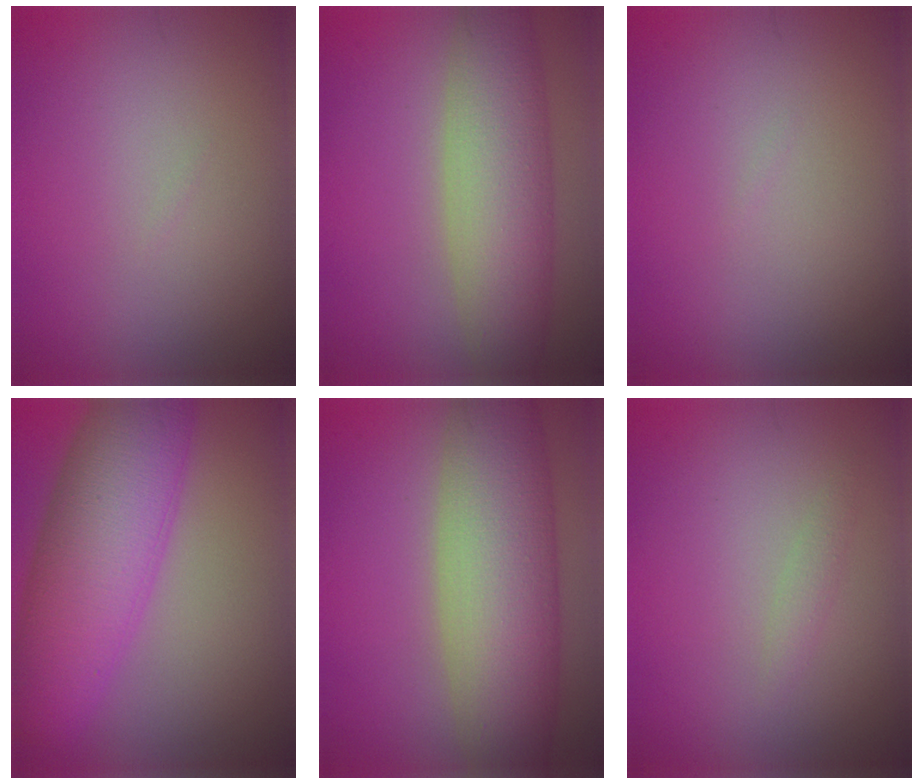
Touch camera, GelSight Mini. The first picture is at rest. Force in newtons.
{"total": 7.6, "press": 7.6, "slide": 0.5}
{"total": 0.0}
{"total": 10.3, "press": 10.3, "slide": 0.2}
{"total": 10.7, "press": 10.7, "slide": 0.6}
{"total": 0.9, "press": 0.9, "slide": 0.1}